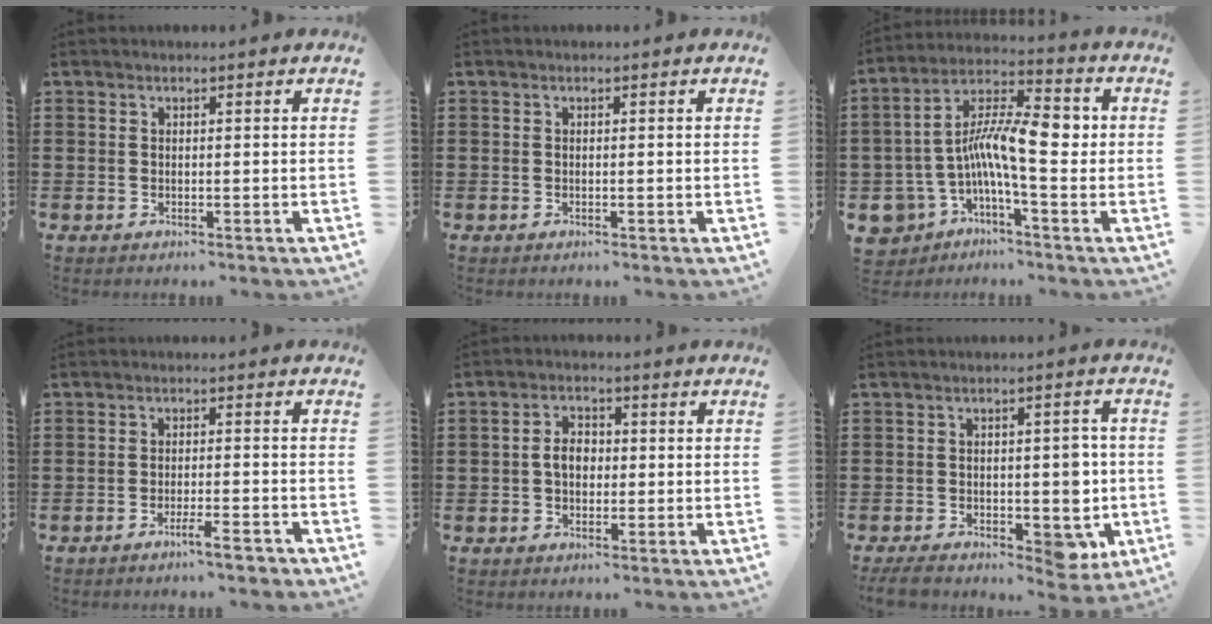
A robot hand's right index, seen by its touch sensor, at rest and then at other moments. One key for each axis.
{"total": 0.0}
{"total": 12.7, "fx": -0.1, "fy": 5.6, "fz": 11.4, "tx": -0.225, "ty": 0.002, "tz": 0.001}
{"total": 3.6, "fx": -2.9, "fy": 0.0, "fz": 2.2, "tx": -0.034, "ty": -0.002, "tz": -0.050}
{"total": 3.2, "fx": -0.3, "fy": 2.2, "fz": 2.4, "tx": -0.048, "ty": 0.008, "tz": -0.007}
{"total": 7.3, "fx": -2.4, "fy": 4.1, "fz": 5.6, "tx": -0.075, "ty": 0.009, "tz": -0.040}